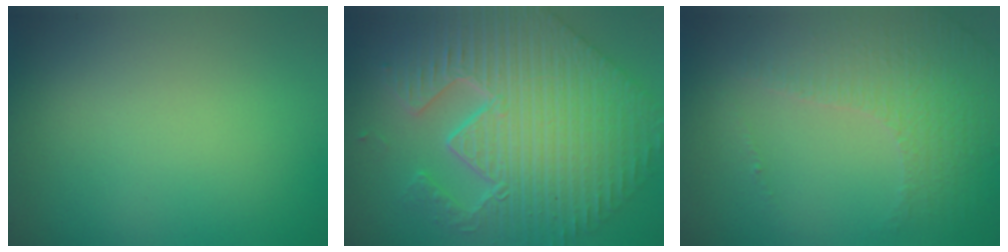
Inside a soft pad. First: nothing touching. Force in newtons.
{"total": 9.5, "press": 7.4, "slide": 6.0}
{"total": 4.4, "press": 3.0, "slide": 3.3}